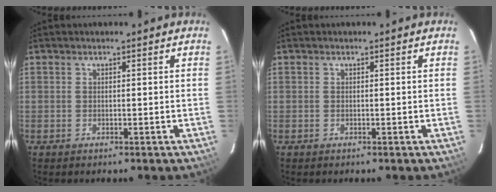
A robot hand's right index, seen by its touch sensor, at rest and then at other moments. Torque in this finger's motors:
{"motor_torque": [0.00, 0.00, 0.00, 0.00]}